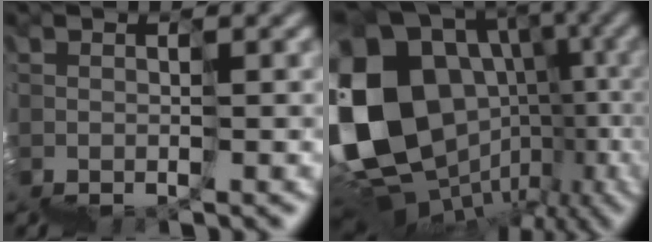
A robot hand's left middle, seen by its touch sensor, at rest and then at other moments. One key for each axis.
{"total": 17.6, "fx": 1.5, "fy": 13.9, "fz": 10.7, "tx": -0.229, "ty": 0.004, "tz": 0.069}